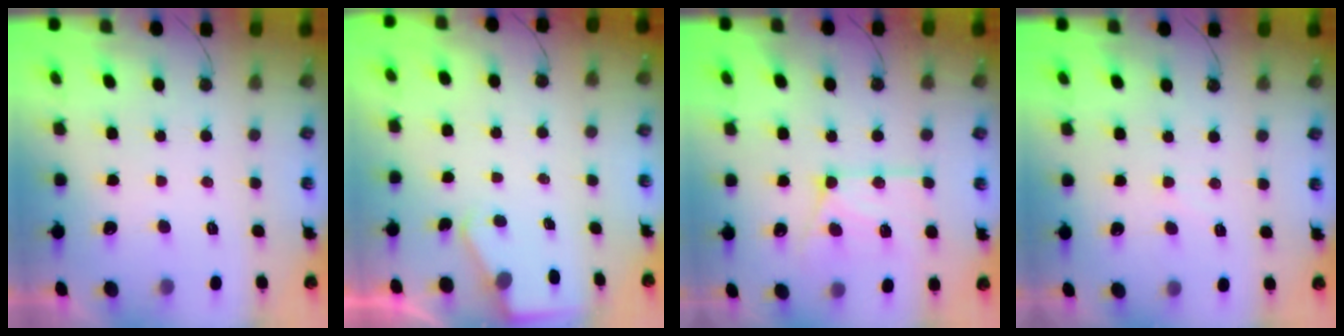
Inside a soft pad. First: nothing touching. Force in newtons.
{"total": 2.8, "press": 2.8, "slide": 0.4}
{"total": 14.7, "press": 14.6, "slide": 1.4}
{"total": 3.2, "press": 3.1, "slide": 0.5}